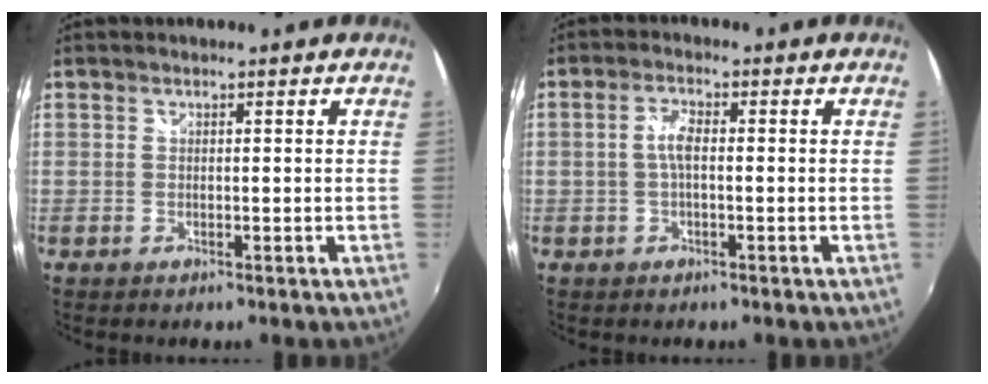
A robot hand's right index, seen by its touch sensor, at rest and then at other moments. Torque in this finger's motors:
{"motor_torque": [0.78, -0.08, 0.35, 0.09]}